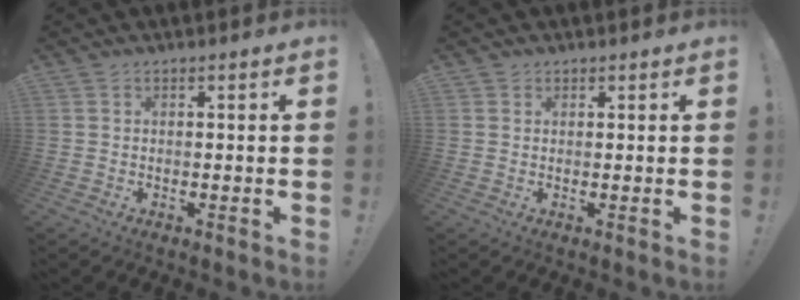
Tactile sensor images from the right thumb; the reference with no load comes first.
{"total": 1.1, "force": [0.7, 0.7, 0.1], "torque": [-0.002, 0.000, 0.014]}